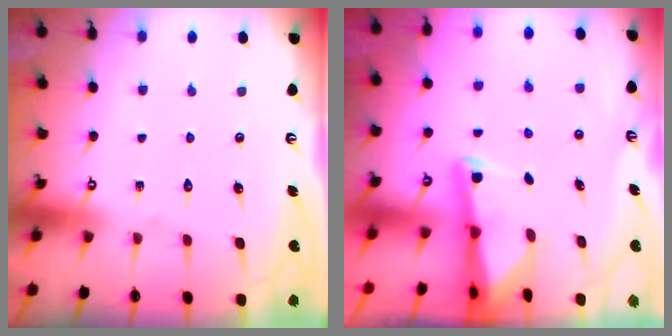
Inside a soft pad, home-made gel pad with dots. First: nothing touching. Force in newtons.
{"total": 2.4, "press": 2.4, "slide": 0.5}